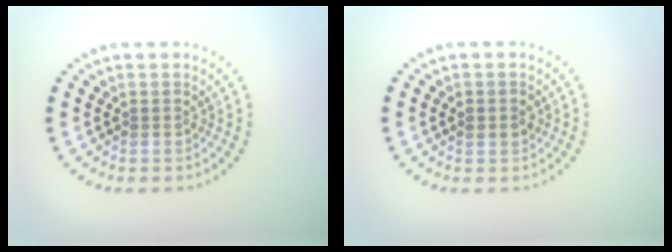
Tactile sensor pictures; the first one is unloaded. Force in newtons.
{"total": 1.0, "press": 1.0, "slide": 0.3}